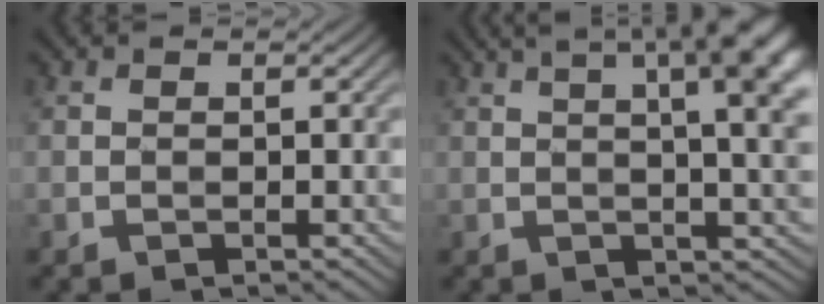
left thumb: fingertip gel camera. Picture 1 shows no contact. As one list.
[{"total": 15.5, "force": [6.1, 5.1, 13.3], "torque": [-0.150, 0.054, 0.066]}]